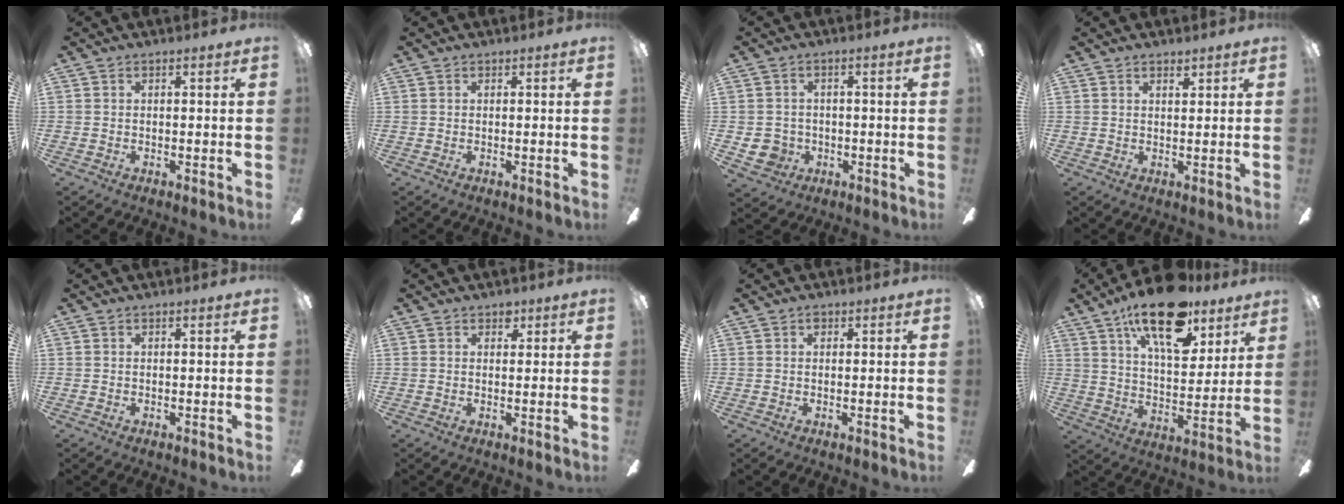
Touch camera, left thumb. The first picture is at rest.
{"total": 0.0}
{"total": 5.0, "force": [-1.1, 4.7, 1.3], "torque": [-0.034, 0.008, -0.019]}
{"total": 2.0, "force": [1.6, 0.6, 1.0], "torque": [-0.007, -0.006, 0.025]}
{"total": 0.0}
{"total": 2.2, "force": [1.5, 1.5, 0.9], "torque": [0.005, -0.006, 0.021]}
{"total": 0.9, "force": [0.4, 0.6, 0.5], "torque": [-0.003, 0.001, 0.004]}
{"total": 20.1, "force": [13.3, 8.2, 12.7], "torque": [-0.210, -0.065, 0.224]}